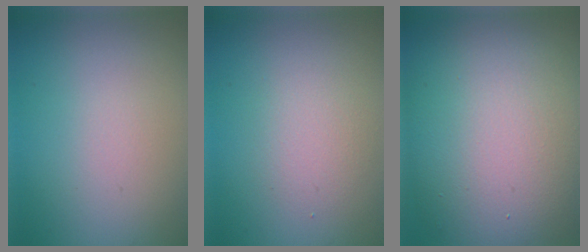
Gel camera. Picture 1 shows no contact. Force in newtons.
{"total": 2.0, "press": 2.0, "slide": 0.1}
{"total": 14.6, "press": 14.6, "slide": 0.5}